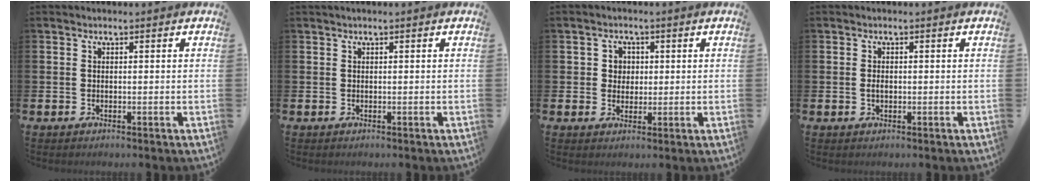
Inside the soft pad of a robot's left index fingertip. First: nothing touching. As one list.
[{"total": 0.0}, {"total": 2.8, "force": [0.9, 2.6, 0.6], "torque": [0.002, 0.003, 0.007]}, {"total": 1.0, "force": [0.0, 0.6, 0.8], "torque": [-0.008, 0.001, -0.004]}]